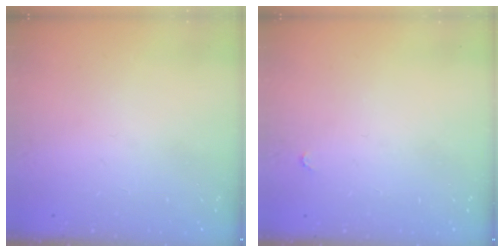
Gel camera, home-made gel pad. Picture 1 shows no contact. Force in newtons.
{"total": 2.8, "press": 2.8, "slide": 0.4}